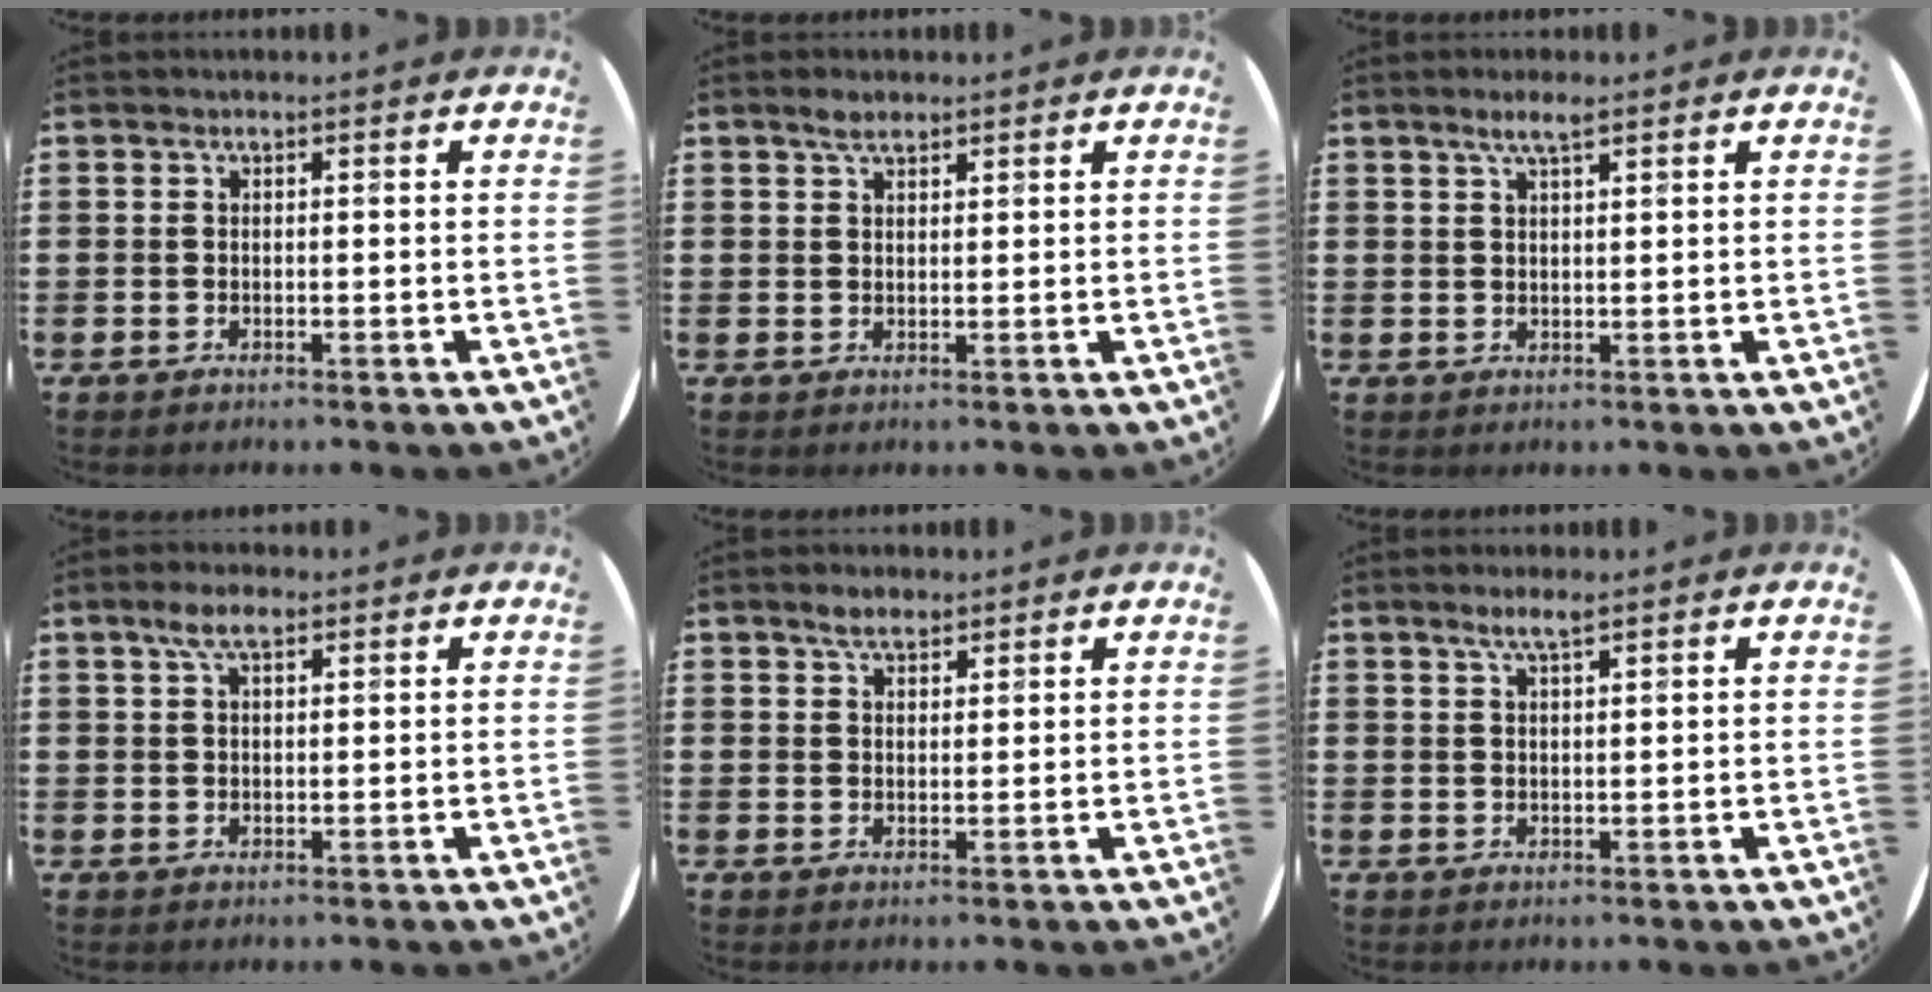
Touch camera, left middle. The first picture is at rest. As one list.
[{"total": 2.3, "force": [1.8, 0.9, 1.1], "torque": [-0.024, 0.005, 0.032]}, {"total": 3.0, "force": [2.1, 0.4, 2.1], "torque": [-0.044, 0.005, 0.037]}, {"total": 3.8, "force": [2.5, 1.4, 2.5], "torque": [-0.047, 0.004, 0.042]}, {"total": 2.8, "force": [2.2, 1.1, 1.1], "torque": [-0.016, 0.002, 0.040]}, {"total": 2.8, "force": [2.1, 0.4, 1.8], "torque": [-0.038, 0.004, 0.038]}]